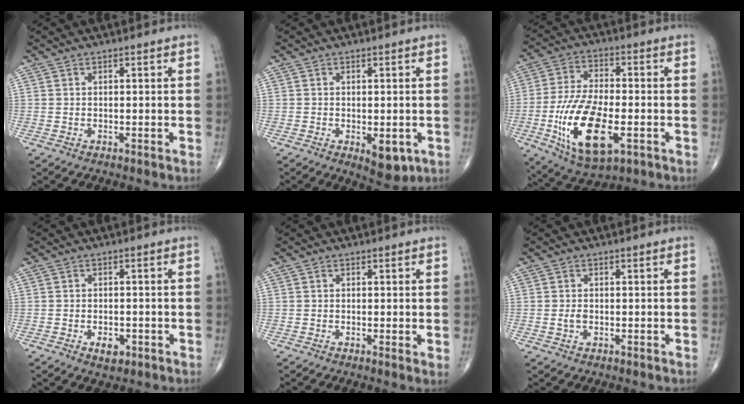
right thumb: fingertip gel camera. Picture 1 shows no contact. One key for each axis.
{"total": 5.3, "fx": -1.6, "fy": 2.6, "fz": 4.3, "tx": -0.045, "ty": -0.007, "tz": -0.014}
{"total": 17.8, "fx": -5.1, "fy": 8.1, "fz": 15.0, "tx": -0.289, "ty": 0.003, "tz": -0.080}
{"total": 3.1, "fx": -1.3, "fy": 1.8, "fz": 2.1, "tx": -0.025, "ty": 0.002, "tz": -0.015}
{"total": 1.4, "fx": 0.0, "fy": 0.3, "fz": 1.4, "tx": -0.025, "ty": -0.006, "tz": -0.004}
{"total": 1.7, "fx": -0.3, "fy": 1.1, "fz": 1.2, "tx": -0.025, "ty": 0.000, "tz": -0.005}